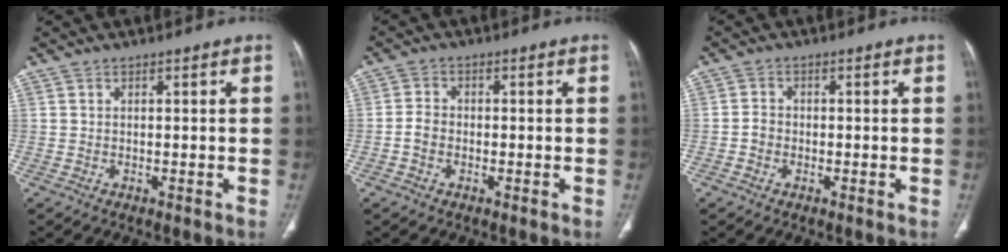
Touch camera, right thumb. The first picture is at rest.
{"total": 2.9, "force": [-1.0, 2.2, 1.6], "torque": [-0.028, 0.009, -0.022]}
{"total": 2.2, "force": [-0.8, 1.8, 0.9], "torque": [-0.010, 0.008, -0.019]}